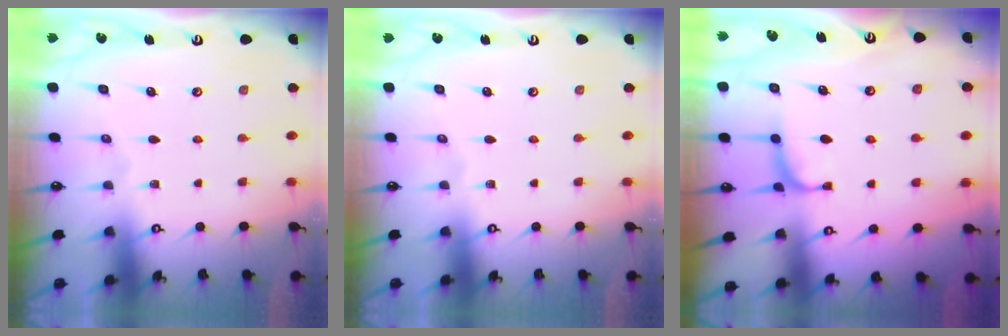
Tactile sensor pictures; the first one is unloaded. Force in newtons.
{"total": 0.0}
{"total": 0.0}